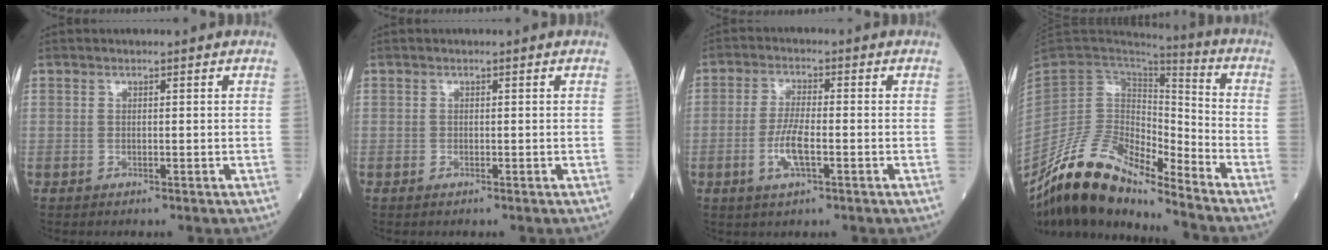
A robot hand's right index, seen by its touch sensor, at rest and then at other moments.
{"total": 0.0}
{"total": 5.5, "force": [-1.8, 1.1, 5.1], "torque": [-0.107, -0.005, -0.034]}
{"total": 15.9, "force": [-13.1, 3.9, 8.0], "torque": [-0.143, 0.027, -0.244]}